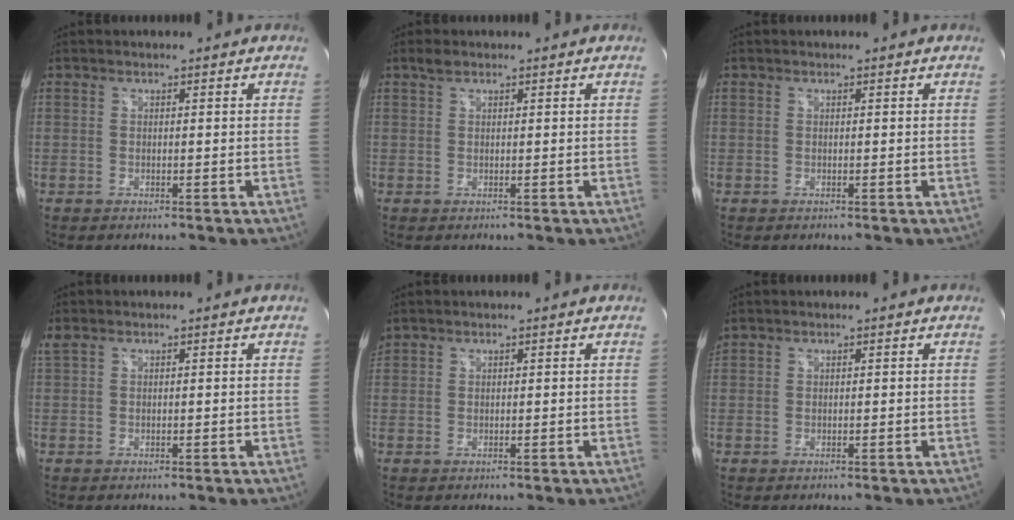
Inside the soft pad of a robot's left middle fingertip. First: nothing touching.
{"total": 1.2, "force": [1.0, 0.4, 0.7], "torque": [-0.020, 0.008, 0.020]}
{"total": 0.0}
{"total": 1.2, "force": [1.0, 0.2, 0.6], "torque": [-0.033, 0.023, 0.030]}
{"total": 1.5, "force": [1.4, 0.4, 0.3], "torque": [-0.017, 0.021, 0.032]}
{"total": 1.3, "force": [1.2, 0.2, 0.4], "torque": [-0.017, 0.021, 0.029]}